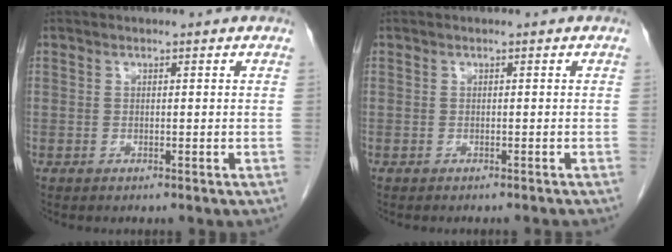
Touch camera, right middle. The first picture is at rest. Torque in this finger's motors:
{"motor_torque": [0.10, 0.08, 0.00, 0.00]}